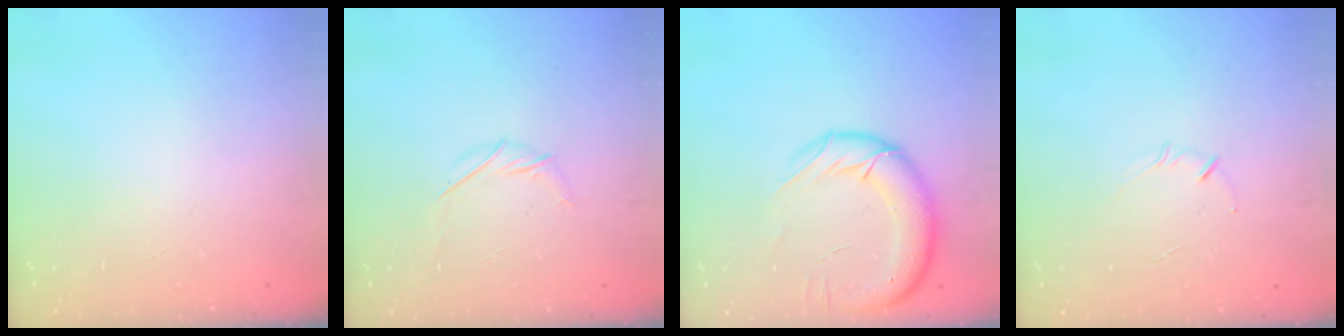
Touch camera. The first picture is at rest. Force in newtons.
{"total": 4.8, "press": 4.7, "slide": 1.1}
{"total": 17.6, "press": 17.3, "slide": 3.5}
{"total": 3.1, "press": 3.0, "slide": 0.7}